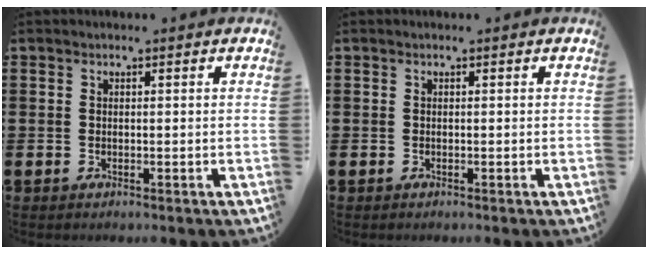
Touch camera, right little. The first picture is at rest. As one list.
[{"total": 0.0}]